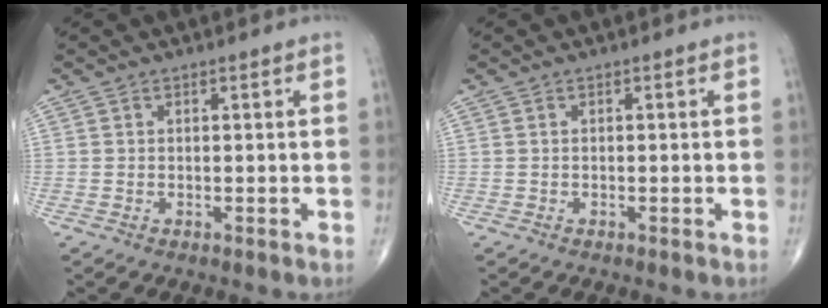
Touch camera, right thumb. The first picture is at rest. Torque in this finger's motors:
{"motor_torque": [0.11, 0.10, -0.12, -0.10, 0.02]}